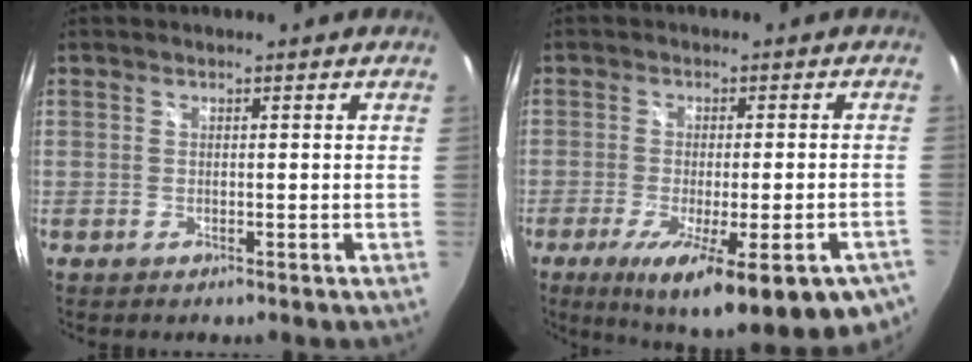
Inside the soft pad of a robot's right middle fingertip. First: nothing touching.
{"total": 20.7, "force": [-13.2, 4.8, 15.2], "torque": [-0.225, -0.062, -0.177]}